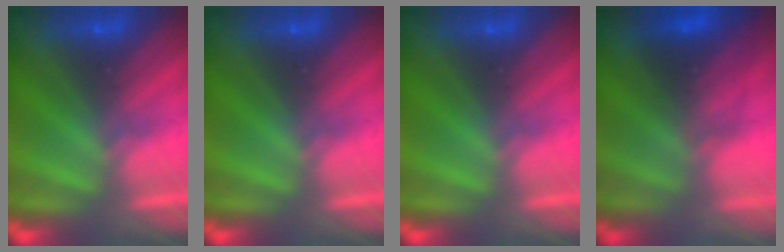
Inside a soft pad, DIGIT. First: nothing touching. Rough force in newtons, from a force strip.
{"total": 0.0}
{"total": 0.0}
{"total": 2.3}